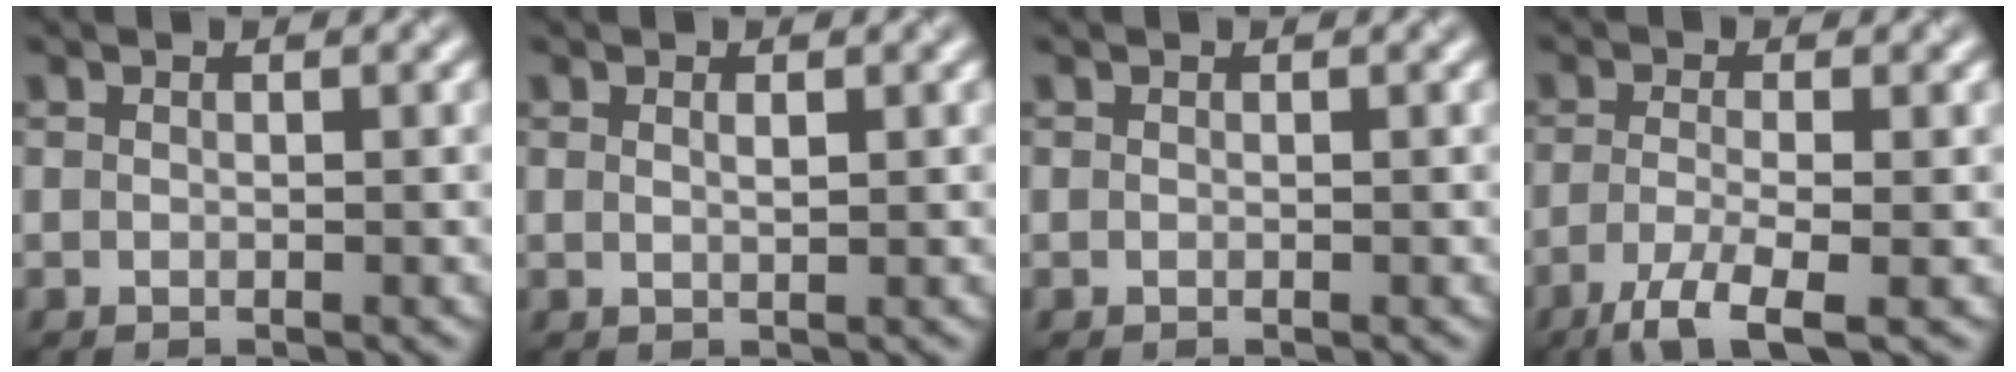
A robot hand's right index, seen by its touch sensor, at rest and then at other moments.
{"total": 0.7, "force": [0.4, 0.2, 0.6], "torque": [-0.011, -0.001, 0.007]}
{"total": 0.0}
{"total": 4.2, "force": [-2.2, 0.9, 3.5], "torque": [-0.068, -0.006, -0.050]}